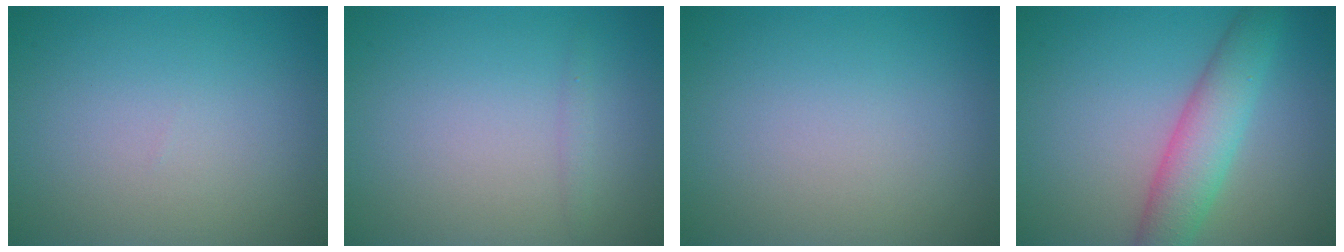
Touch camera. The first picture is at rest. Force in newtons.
{"total": 0.6, "press": 0.6, "slide": 0.0}
{"total": 0.0}
{"total": 4.9, "press": 4.9, "slide": 0.2}